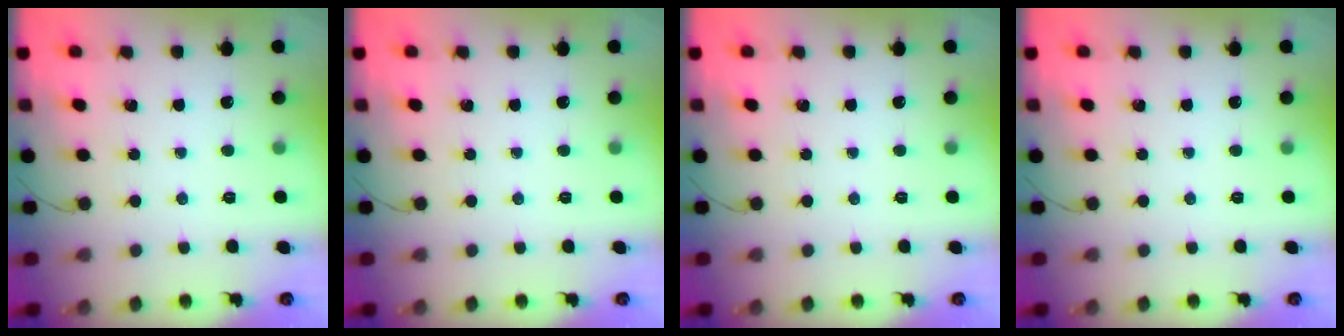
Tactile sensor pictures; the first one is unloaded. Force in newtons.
{"total": 0.0}
{"total": 0.0}
{"total": 0.0}